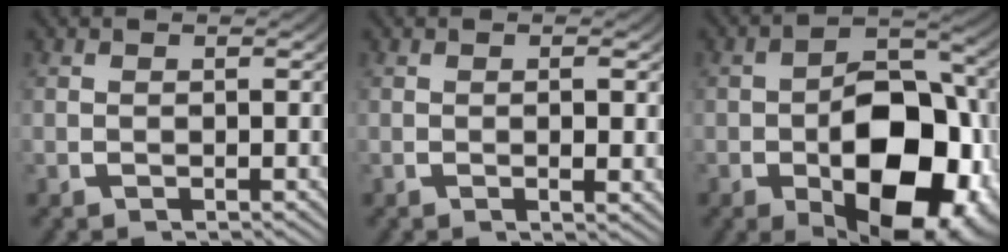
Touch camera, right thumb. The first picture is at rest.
{"total": 1.0, "force": [-0.2, 0.0, 1.0], "torque": [-0.020, -0.004, -0.004]}
{"total": 16.2, "force": [-4.4, 9.6, 12.3], "torque": [-0.208, -0.055, -0.042]}